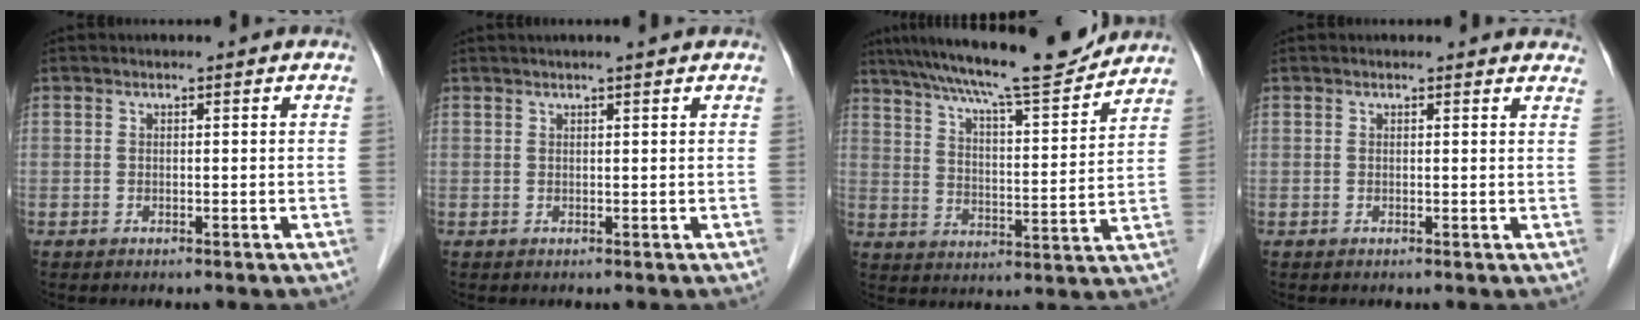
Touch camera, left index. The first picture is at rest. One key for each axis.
{"total": 3.1, "fx": 2.6, "fy": -0.2, "fz": 1.7, "tx": -0.019, "ty": 0.019, "tz": 0.036}
{"total": 17.2, "fx": 15.2, "fy": 0.8, "fz": 7.9, "tx": -0.131, "ty": 0.002, "tz": 0.228}
{"total": 4.1, "fx": 3.9, "fy": 0.9, "fz": 0.5, "tx": 0.002, "ty": -0.007, "tz": 0.022}